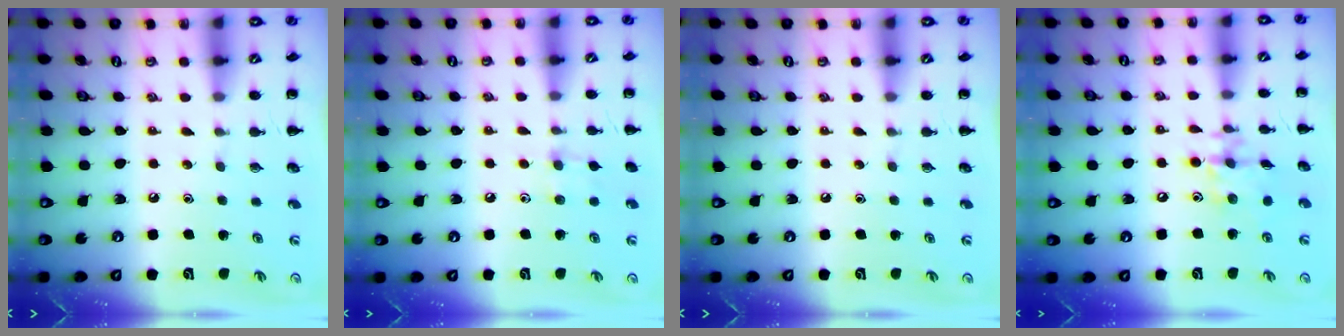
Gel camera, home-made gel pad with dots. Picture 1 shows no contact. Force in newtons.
{"total": 4.3, "press": 4.1, "slide": 1.4}
{"total": 0.0}
{"total": 10.8, "press": 10.7, "slide": 1.2}